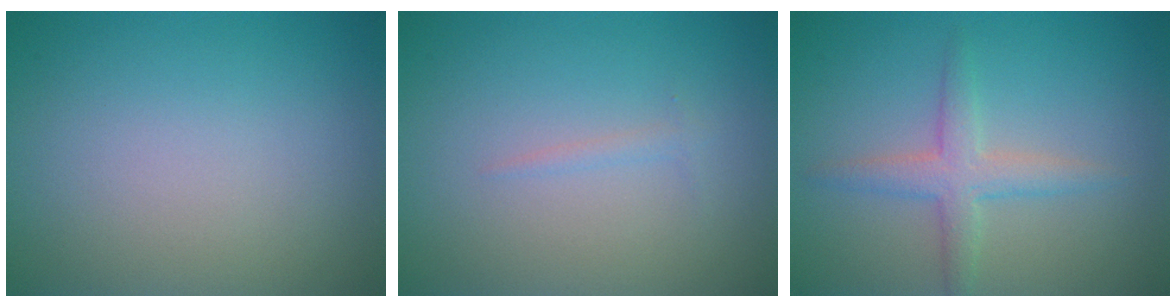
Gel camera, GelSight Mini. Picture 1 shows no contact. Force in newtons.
{"total": 0.7, "press": 0.7, "slide": 0.0}
{"total": 2.9, "press": 2.9, "slide": 0.1}